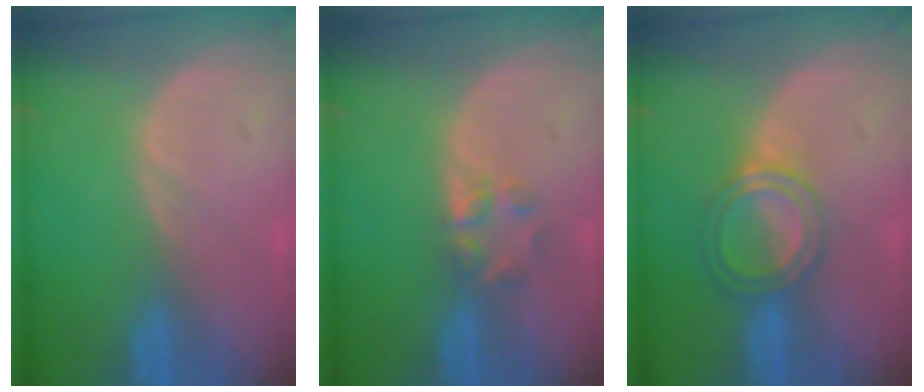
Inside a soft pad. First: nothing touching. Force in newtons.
{"total": 2.6, "press": 2.6, "slide": 0.2}
{"total": 5.1, "press": 4.7, "slide": 2.1}